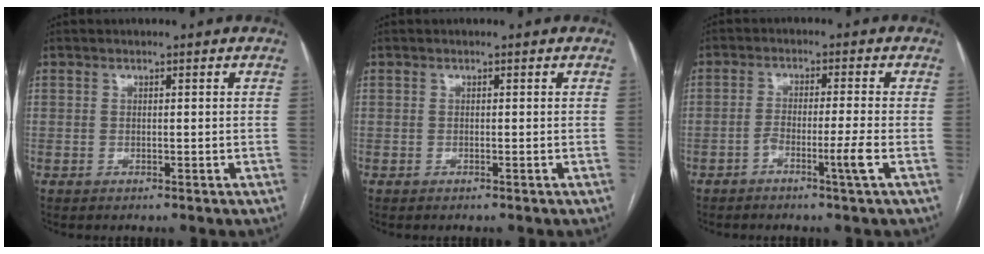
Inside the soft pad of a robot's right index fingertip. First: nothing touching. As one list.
[{"total": 0.0}, {"total": 4.4, "force": [-2.1, -0.8, 3.8], "torque": [-0.069, 0.004, -0.037]}]